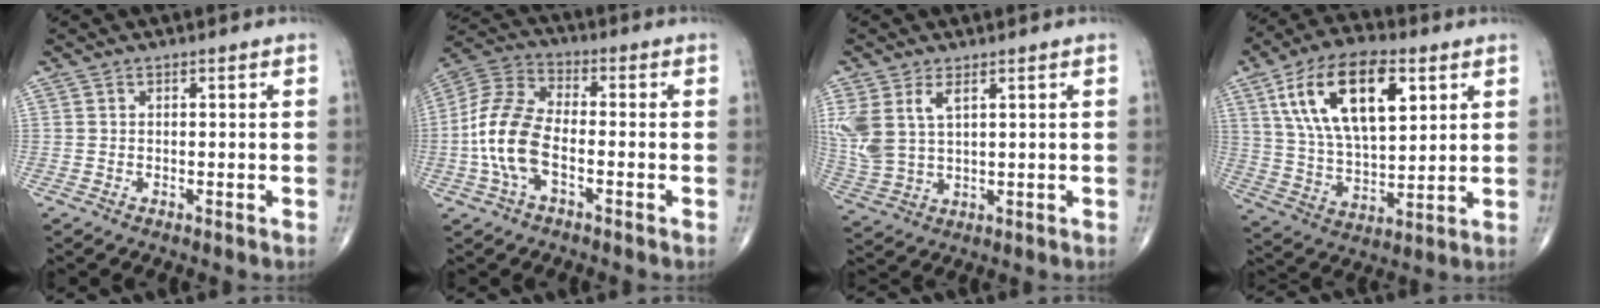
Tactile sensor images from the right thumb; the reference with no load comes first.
{"total": 12.3, "force": [-2.9, 6.2, 10.1], "torque": [-0.219, 0.033, -0.064]}
{"total": 9.3, "force": [3.5, 5.1, 6.9], "torque": [-0.162, -0.004, 0.084]}
{"total": 20.0, "force": [7.7, 9.6, 15.8], "torque": [-0.264, -0.016, 0.141]}